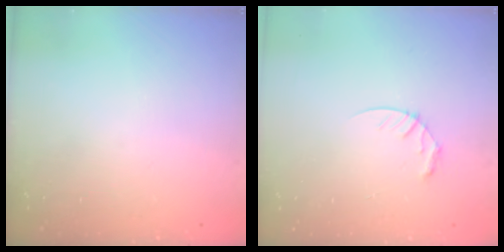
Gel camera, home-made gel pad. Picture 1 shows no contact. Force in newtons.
{"total": 4.7, "press": 4.7, "slide": 0.4}